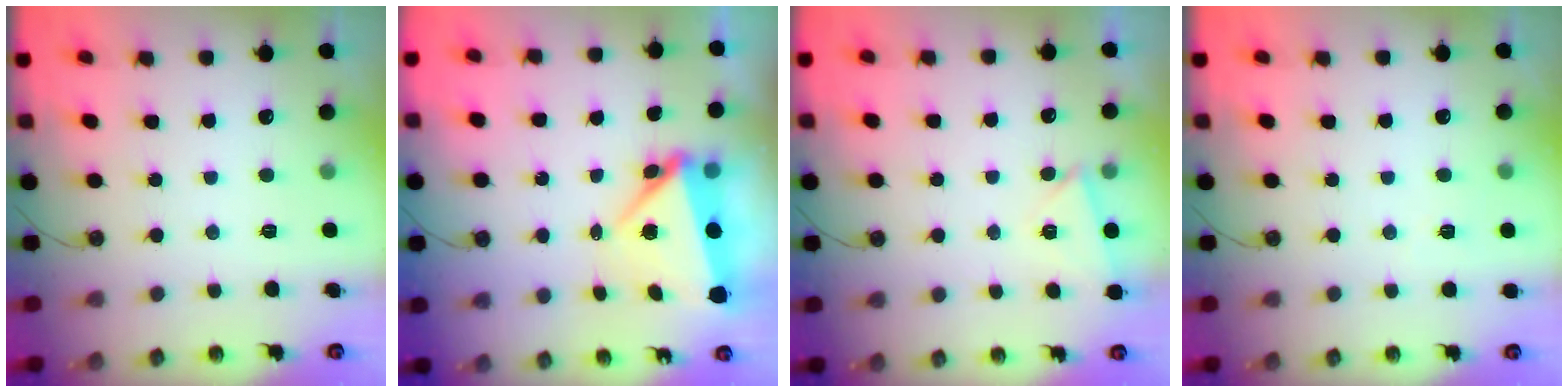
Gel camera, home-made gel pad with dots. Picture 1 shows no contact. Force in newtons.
{"total": 6.8, "press": 6.7, "slide": 1.3}
{"total": 3.0, "press": 2.5, "slide": 1.7}
{"total": 10.4, "press": 2.6, "slide": 10.0}